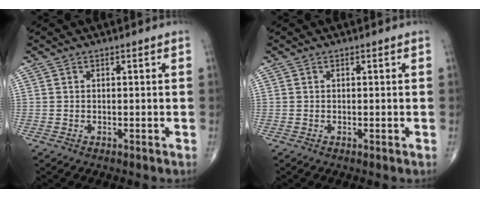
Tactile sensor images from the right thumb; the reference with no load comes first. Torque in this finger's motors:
{"motor_torque": [0.00, -0.07, -0.19, -0.20, 0.03]}